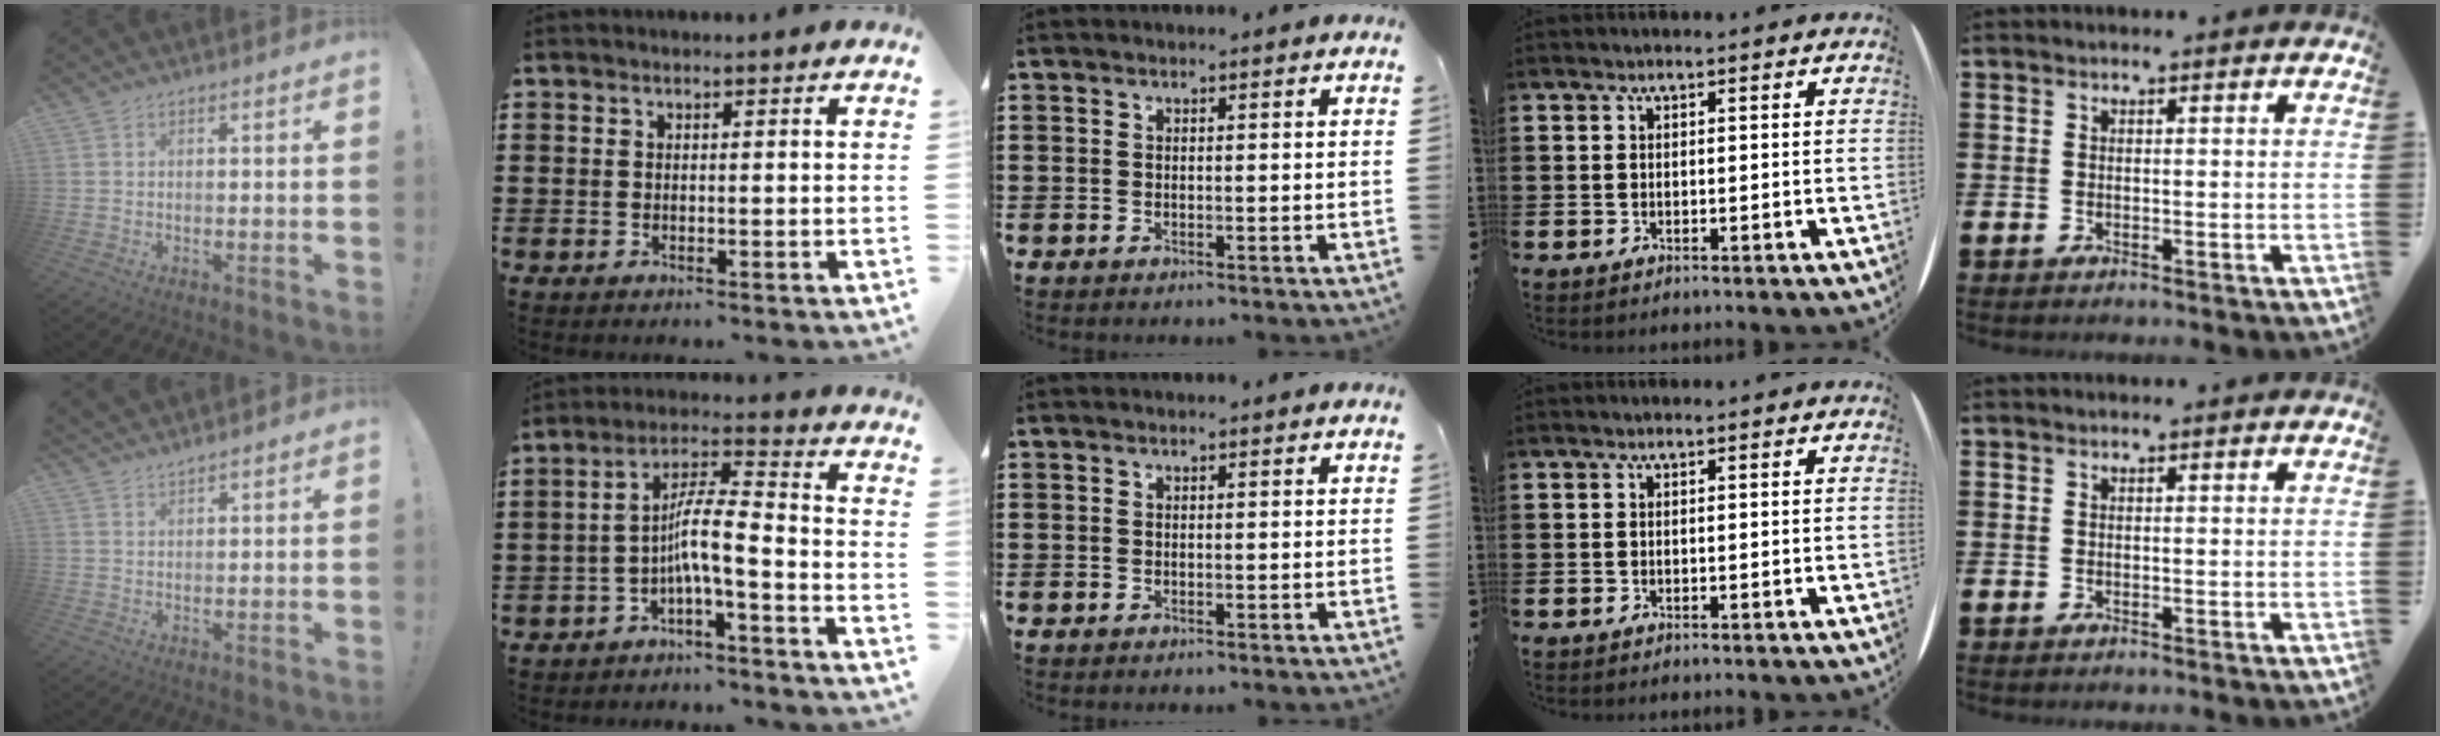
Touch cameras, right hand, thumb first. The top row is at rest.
{"thumb": {"total": 2.4, "force": [2.3, 0.1, 0.3], "torque": [-0.003, -0.019, 0.044]}, "index": {"total": 7.1, "force": [-2.8, 0.6, 6.4], "torque": [-0.122, -0.005, -0.056]}}